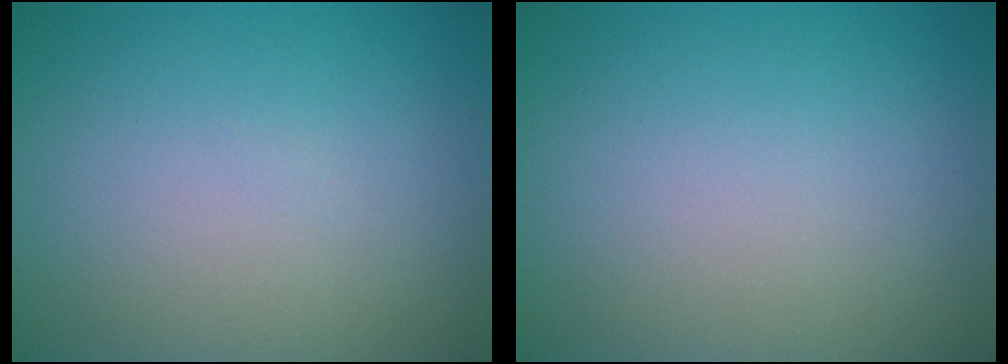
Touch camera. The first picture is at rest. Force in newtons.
{"total": 0.0}